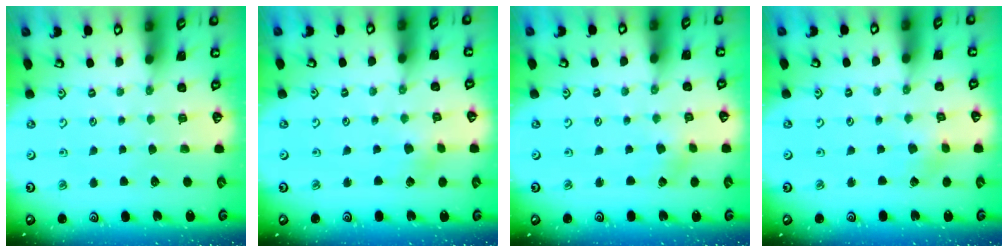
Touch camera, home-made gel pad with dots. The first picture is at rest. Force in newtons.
{"total": 2.4, "press": 2.4, "slide": 0.3}
{"total": 1.1, "press": 1.1, "slide": 0.1}
{"total": 1.3, "press": 1.3, "slide": 0.1}